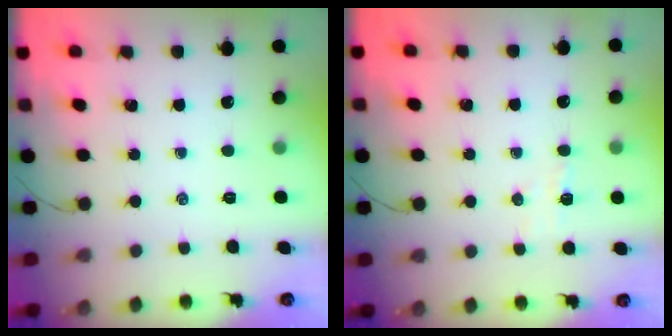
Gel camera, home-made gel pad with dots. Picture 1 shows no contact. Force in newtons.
{"total": 2.5, "press": 2.4, "slide": 0.7}